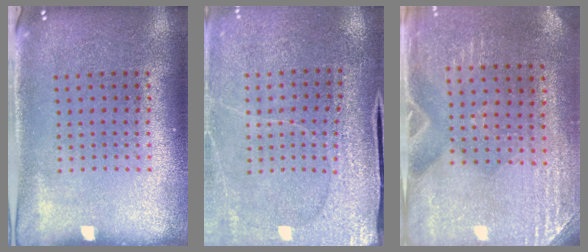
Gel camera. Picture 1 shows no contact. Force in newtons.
{"total": 3.0, "press": 3.0, "slide": 0.2}
{"total": 2.9, "press": 2.6, "slide": 1.1}